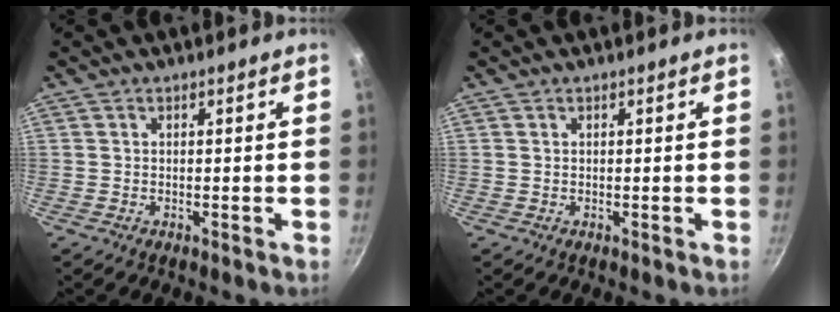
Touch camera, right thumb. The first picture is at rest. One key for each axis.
{"total": 0.0}